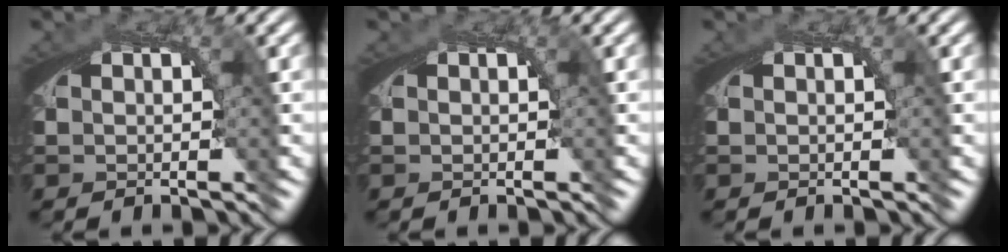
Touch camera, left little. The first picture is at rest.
{"total": 0.0}
{"total": 0.0}